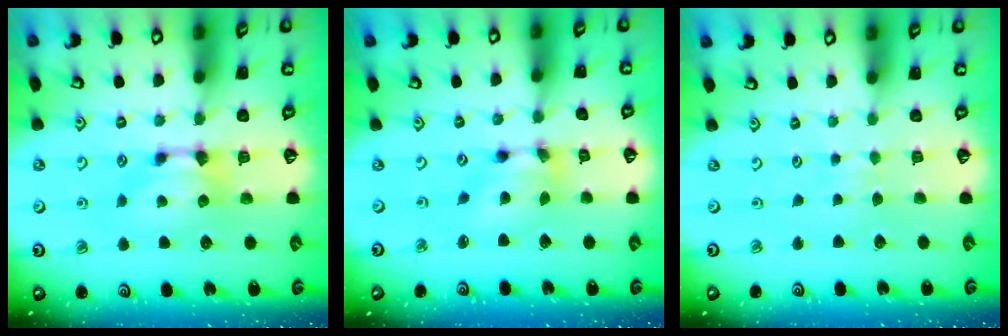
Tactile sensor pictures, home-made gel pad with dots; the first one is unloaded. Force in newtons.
{"total": 4.8, "press": 4.4, "slide": 2.0}
{"total": 3.8, "press": 3.8, "slide": 0.4}